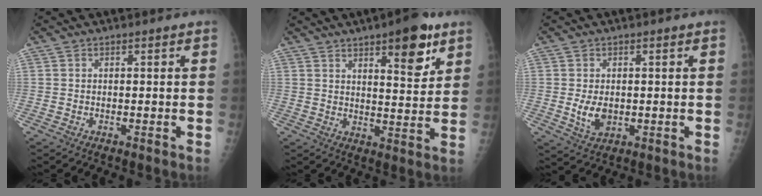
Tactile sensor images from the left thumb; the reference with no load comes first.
{"total": 10.9, "force": [6.4, 3.6, 8.1], "torque": [-0.090, -0.035, 0.090]}
{"total": 4.9, "force": [-0.3, 3.2, 3.6], "torque": [-0.058, -0.008, 0.003]}